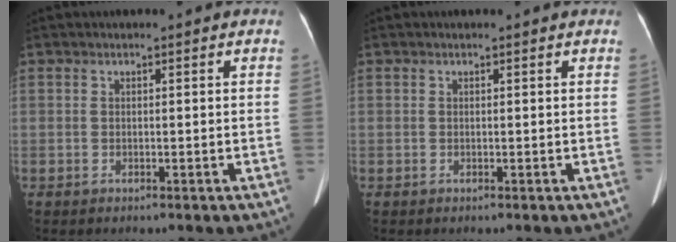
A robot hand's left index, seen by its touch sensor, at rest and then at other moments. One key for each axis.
{"total": 0.7, "fx": 0.6, "fy": 0.0, "fz": 0.2, "tx": -0.007, "ty": 0.002, "tz": 0.004}